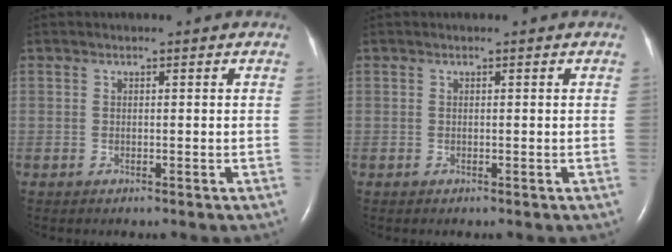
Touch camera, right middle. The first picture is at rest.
{"total": 0.0}